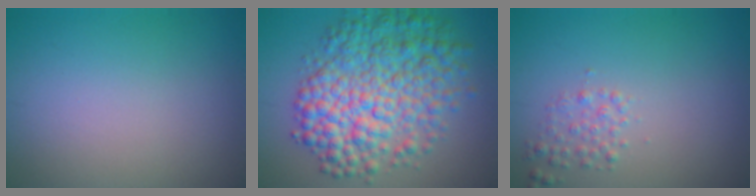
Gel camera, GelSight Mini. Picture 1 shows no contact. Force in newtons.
{"total": 9.0, "press": 9.0, "slide": 0.1}
{"total": 1.5, "press": 1.5, "slide": 0.0}